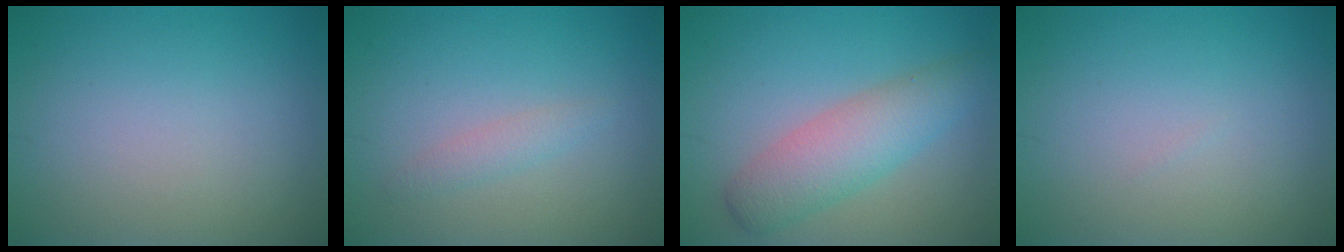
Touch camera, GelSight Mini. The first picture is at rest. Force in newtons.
{"total": 1.3, "press": 1.3, "slide": 0.0}
{"total": 4.7, "press": 4.7, "slide": 0.2}
{"total": 0.0}